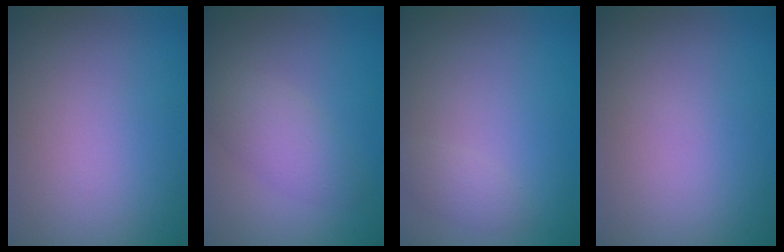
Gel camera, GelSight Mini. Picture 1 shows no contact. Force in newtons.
{"total": 2.9, "press": 2.9, "slide": 0.1}
{"total": 1.2, "press": 1.2, "slide": 0.1}
{"total": 0.0}